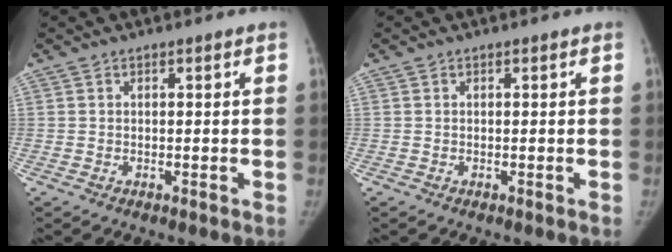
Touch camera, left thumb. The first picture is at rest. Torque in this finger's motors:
{"motor_torque": [0.05, 0.02, 0.20, -0.16, 0.02]}